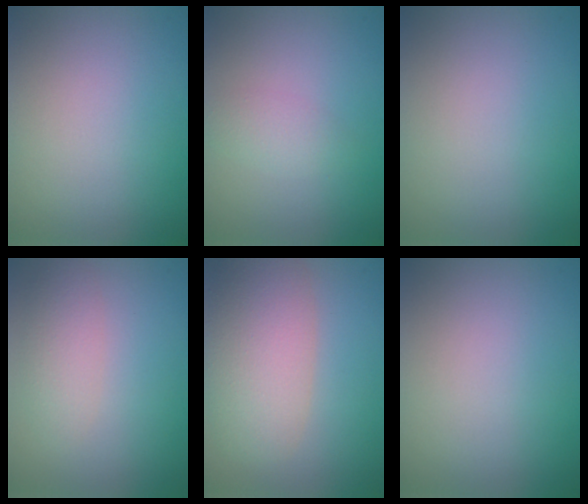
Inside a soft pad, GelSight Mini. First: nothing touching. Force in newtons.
{"total": 1.6, "press": 1.6, "slide": 0.1}
{"total": 0.0}
{"total": 2.1, "press": 2.1, "slide": 0.1}
{"total": 6.0, "press": 6.0, "slide": 0.4}
{"total": 0.0}